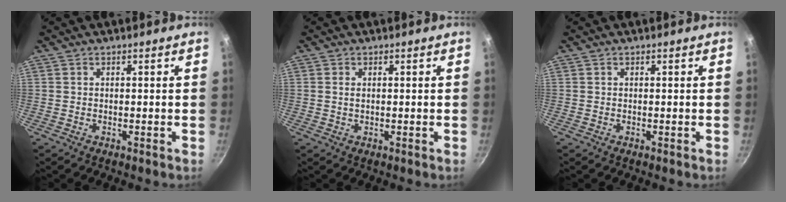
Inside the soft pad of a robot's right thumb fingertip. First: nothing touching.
{"total": 1.2, "force": [0.2, 0.7, 0.9], "torque": [-0.016, 0.001, 0.003]}
{"total": 0.0}